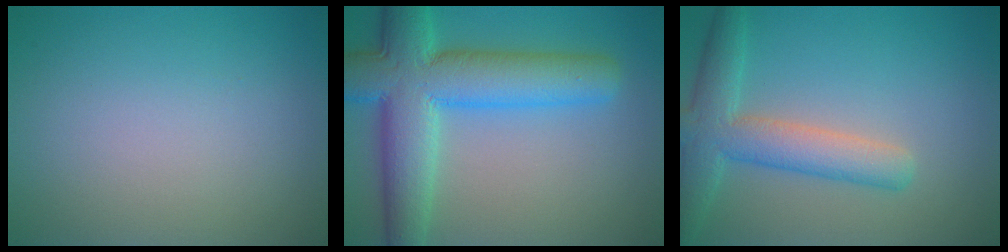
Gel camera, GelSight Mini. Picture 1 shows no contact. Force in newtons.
{"total": 10.0, "press": 10.0, "slide": 0.3}
{"total": 5.2, "press": 5.2, "slide": 0.3}